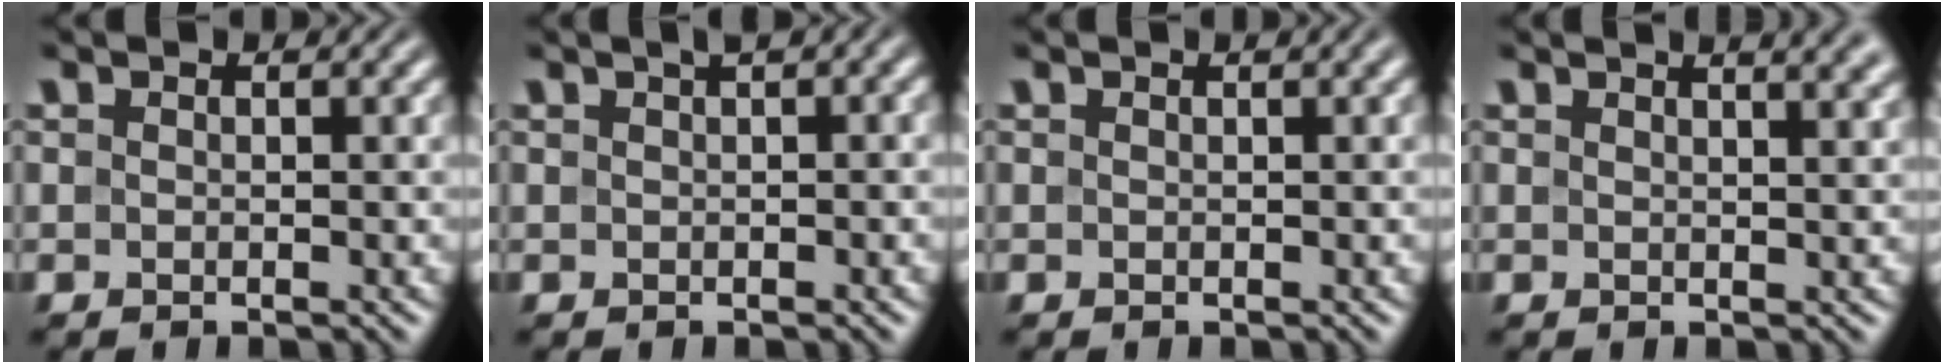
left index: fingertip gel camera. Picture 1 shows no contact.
{"total": 2.7, "force": [0.9, 0.9, 2.3], "torque": [-0.018, 0.012, 0.010]}
{"total": 1.0, "force": [0.4, 0.3, 0.8], "torque": [-0.009, 0.006, 0.003]}
{"total": 5.6, "force": [3.5, 2.5, 3.7], "torque": [-0.015, 0.038, 0.008]}